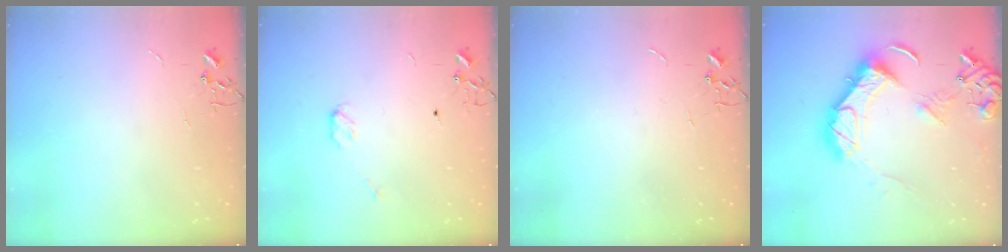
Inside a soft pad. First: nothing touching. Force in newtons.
{"total": 3.9, "press": 3.9, "slide": 0.2}
{"total": 0.0}
{"total": 18.8, "press": 18.7, "slide": 1.8}